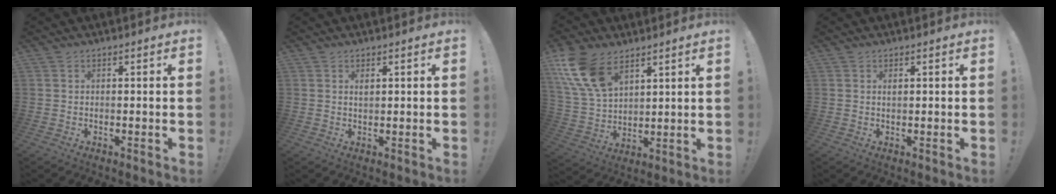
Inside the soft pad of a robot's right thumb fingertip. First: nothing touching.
{"total": 1.3, "force": [0.5, 0.7, 0.9], "torque": [-0.007, -0.004, 0.007]}
{"total": 15.1, "force": [8.8, 8.5, 8.8], "torque": [-0.188, -0.040, 0.168]}
{"total": 0.8, "force": [0.3, 0.5, 0.6], "torque": [-0.007, -0.001, 0.004]}